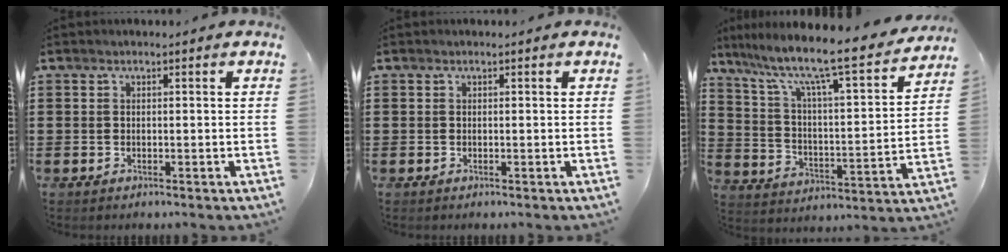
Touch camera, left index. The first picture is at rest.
{"total": 0.0}
{"total": 9.8, "force": [7.9, 0.6, 5.8], "torque": [-0.135, -0.064, 0.121]}